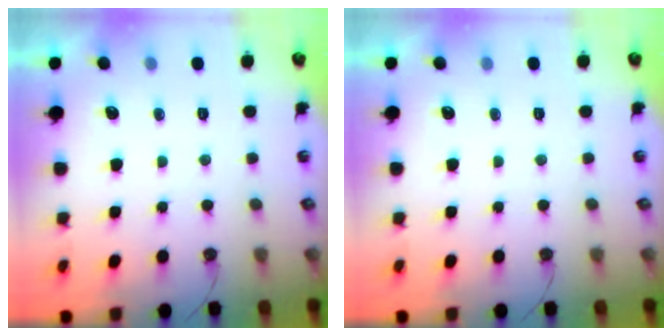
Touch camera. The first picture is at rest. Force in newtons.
{"total": 0.0}